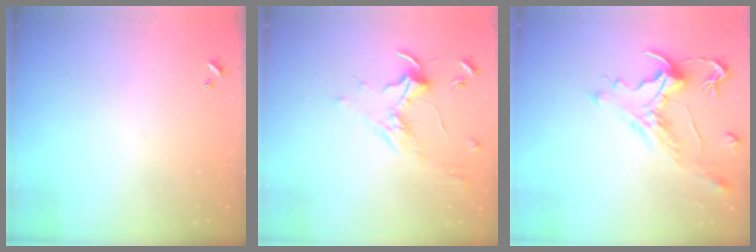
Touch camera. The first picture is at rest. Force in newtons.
{"total": 1.7, "press": 1.5, "slide": 0.9}
{"total": 1.5, "press": 0.7, "slide": 1.3}